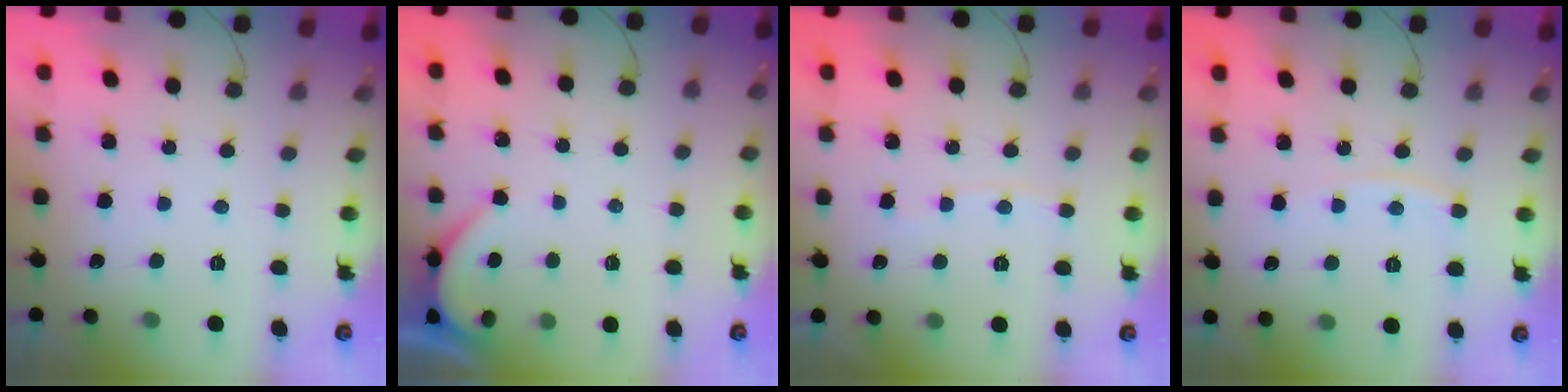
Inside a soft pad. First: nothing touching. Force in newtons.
{"total": 1.6, "press": 1.5, "slide": 0.2}
{"total": 2.2, "press": 2.2, "slide": 0.2}
{"total": 5.7, "press": 5.6, "slide": 0.6}